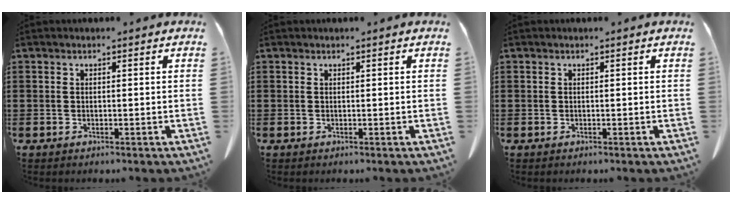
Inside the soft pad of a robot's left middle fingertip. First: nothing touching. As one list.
[{"total": 0.0}, {"total": 0.0}]